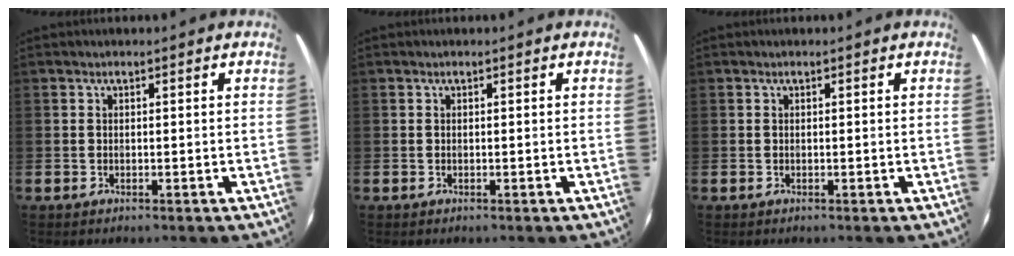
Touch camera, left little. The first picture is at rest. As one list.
[{"total": 0.0}, {"total": 0.0}]